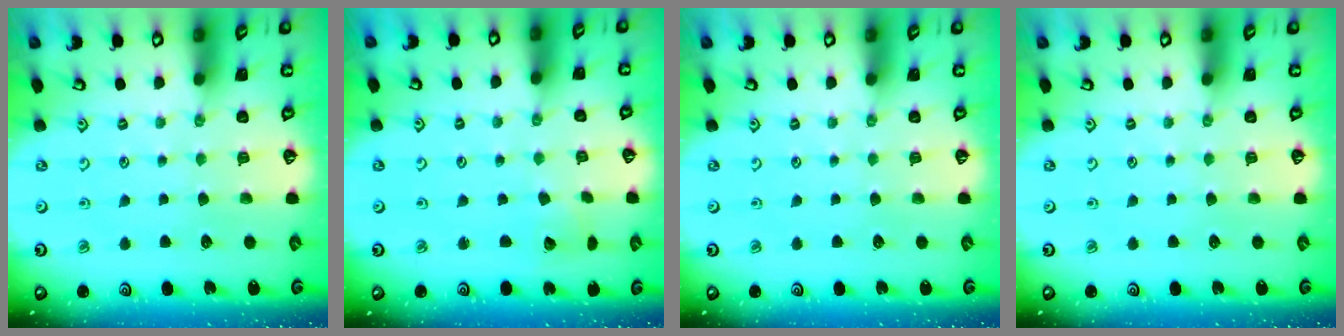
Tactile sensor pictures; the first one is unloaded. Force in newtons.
{"total": 5.3, "press": 5.3, "slide": 0.5}
{"total": 0.0}
{"total": 0.0}